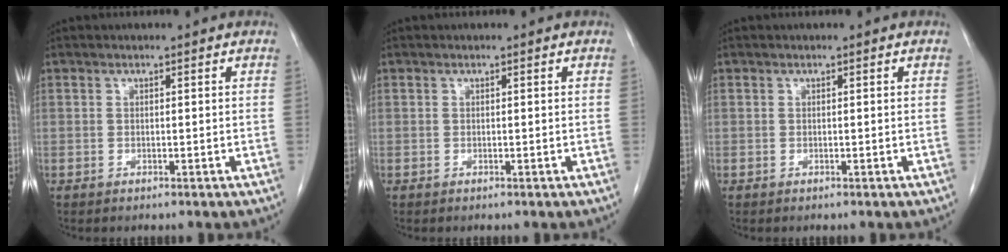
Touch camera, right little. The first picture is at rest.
{"total": 0.0}
{"total": 0.0}